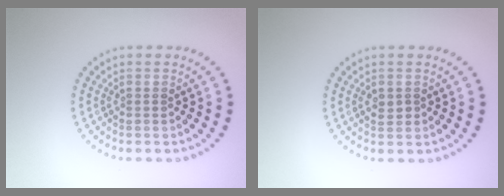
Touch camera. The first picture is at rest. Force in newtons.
{"total": 1.3, "press": 1.3, "slide": 0.1}